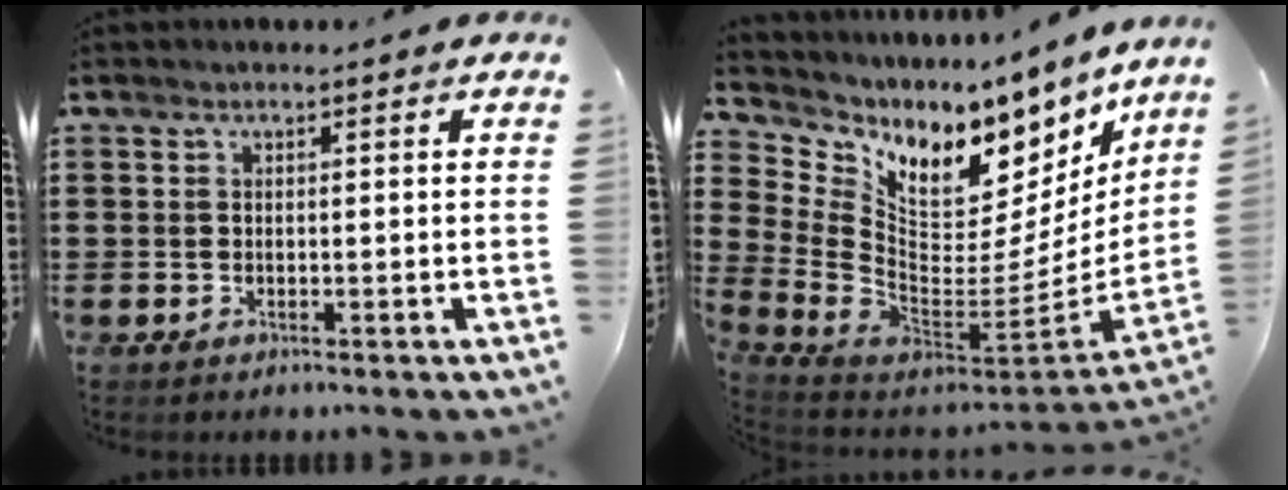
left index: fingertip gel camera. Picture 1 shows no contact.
{"total": 6.4, "force": [5.0, 3.2, 2.3], "torque": [-0.077, -0.077, 0.085]}